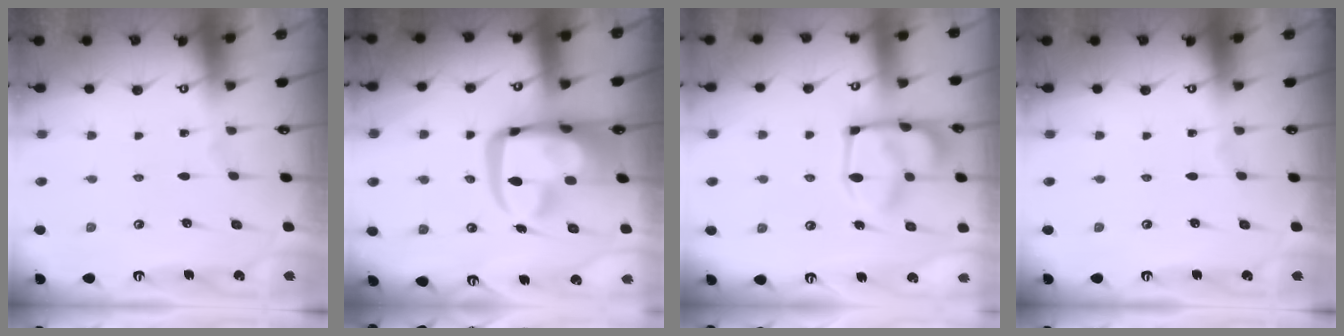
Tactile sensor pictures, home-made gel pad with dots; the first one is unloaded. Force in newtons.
{"total": 18.7, "press": 18.4, "slide": 2.8}
{"total": 12.9, "press": 12.8, "slide": 1.4}
{"total": 0.0}